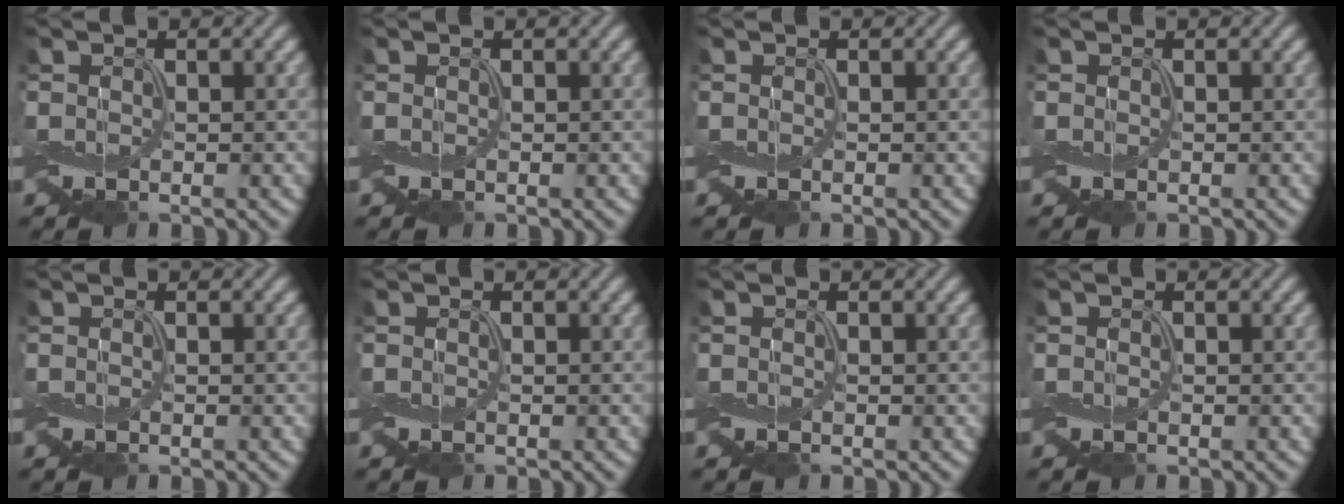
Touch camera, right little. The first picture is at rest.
{"total": 0.0}
{"total": 0.0}
{"total": 0.0}
{"total": 0.0}
{"total": 0.0}
{"total": 0.0}
{"total": 0.0}